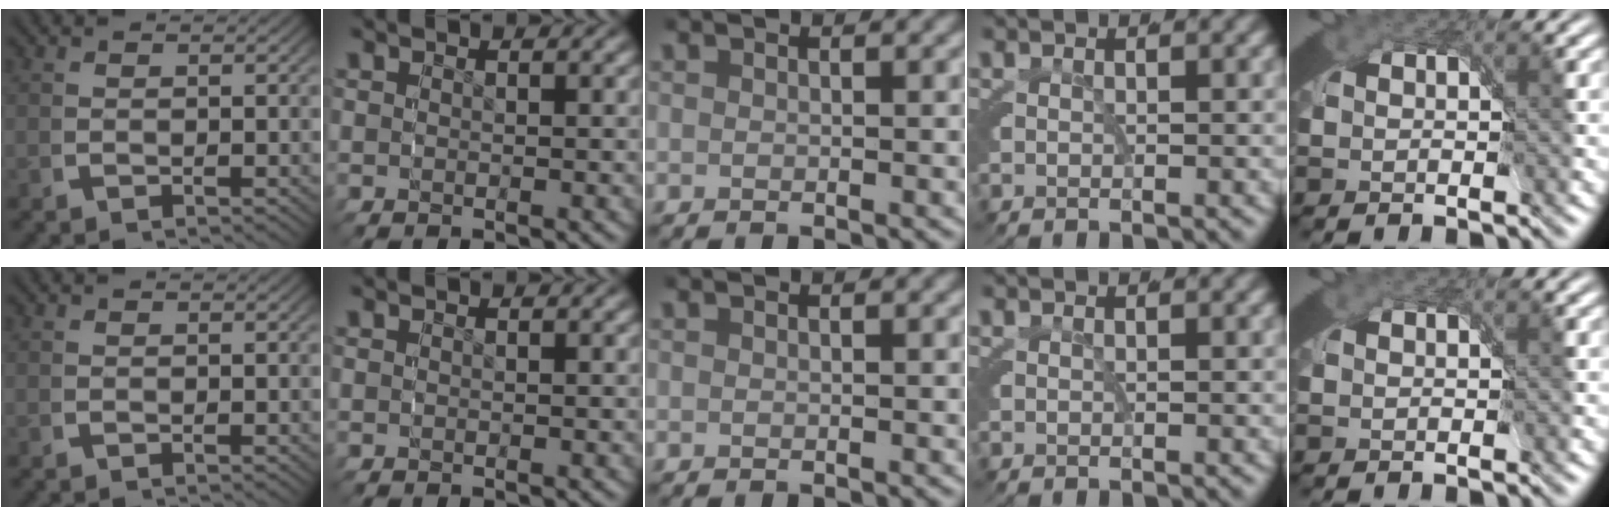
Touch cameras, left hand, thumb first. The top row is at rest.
{}